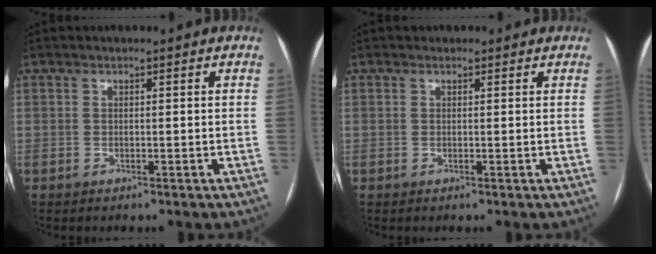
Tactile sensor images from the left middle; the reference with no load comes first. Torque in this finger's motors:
{"motor_torque": [-0.02, 0.02, -0.01, 0.02]}